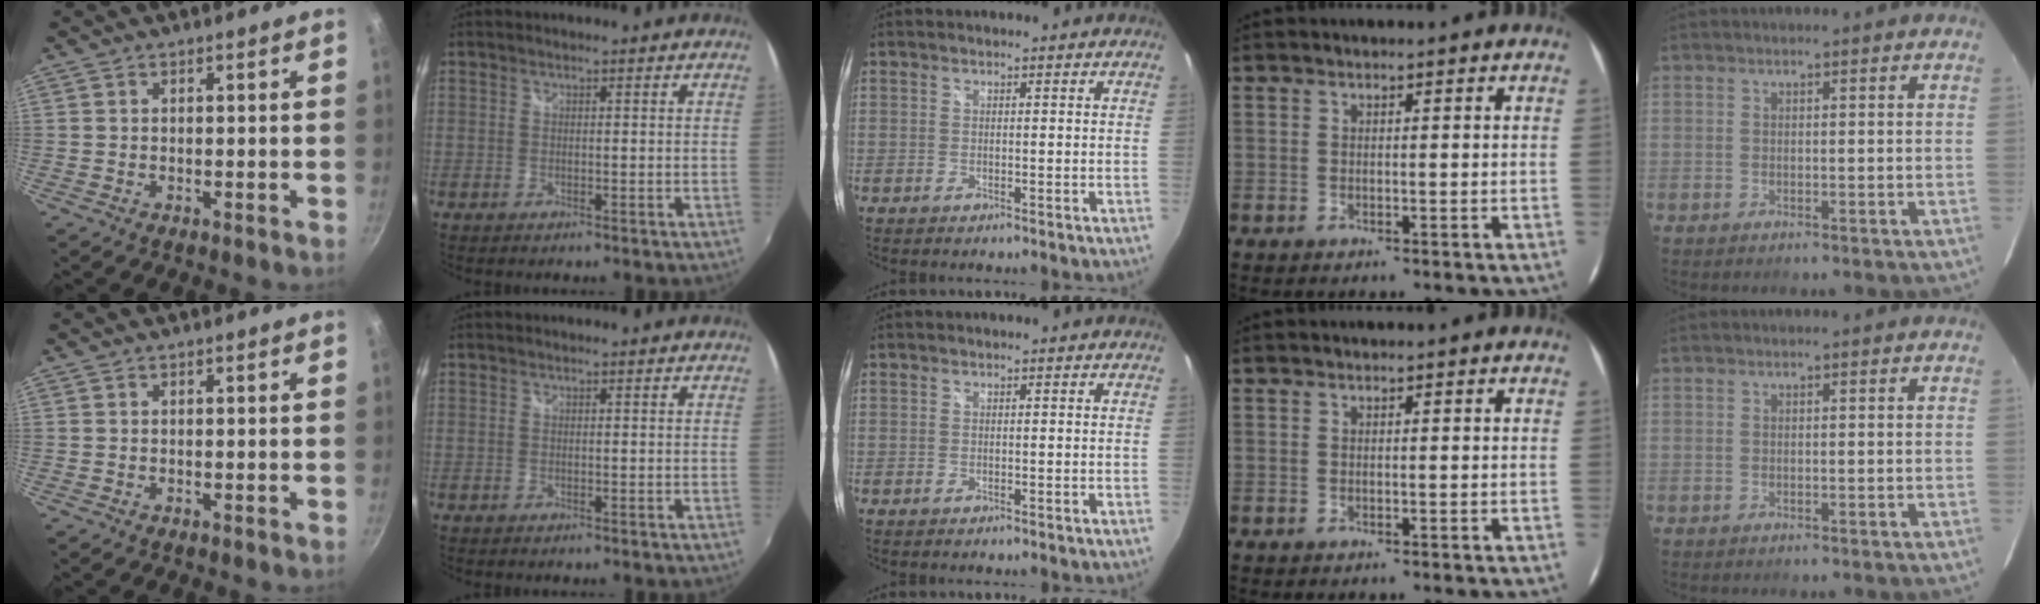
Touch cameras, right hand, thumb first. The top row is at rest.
{}